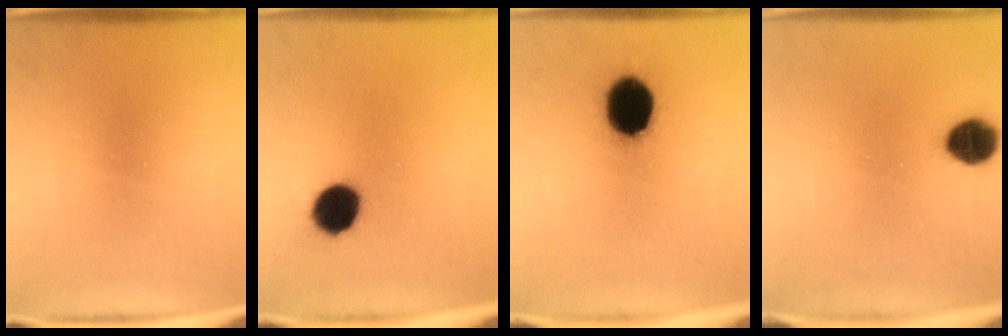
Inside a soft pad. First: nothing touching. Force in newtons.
{"total": 9.7}
{"total": 15.1}
{"total": 7.6}